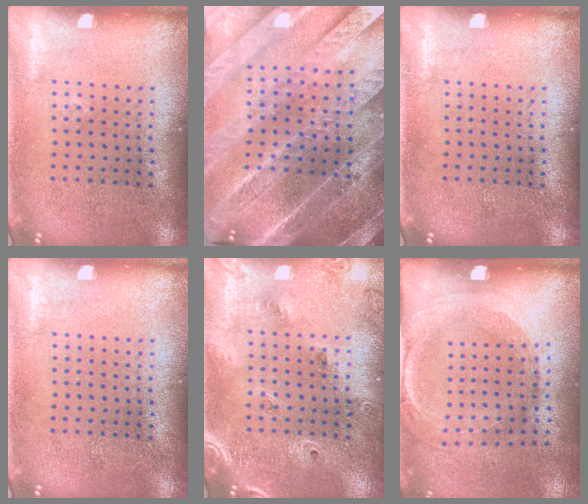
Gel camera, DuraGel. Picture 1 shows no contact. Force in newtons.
{"total": 5.4, "press": 4.6, "slide": 2.8}
{"total": 0.0}
{"total": 0.0}
{"total": 1.7, "press": 1.5, "slide": 0.7}
{"total": 1.6, "press": 1.4, "slide": 0.8}